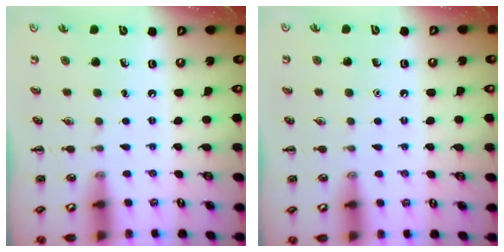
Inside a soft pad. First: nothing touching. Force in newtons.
{"total": 1.6, "press": 1.6, "slide": 0.1}